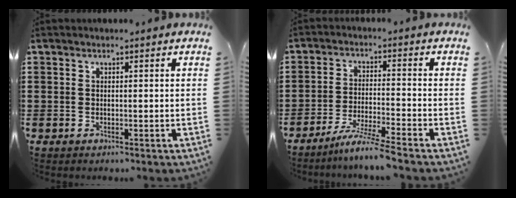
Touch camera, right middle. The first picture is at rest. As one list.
[{"total": 5.9, "force": [-5.1, -0.8, 2.8], "torque": [-0.057, -0.021, -0.096]}]